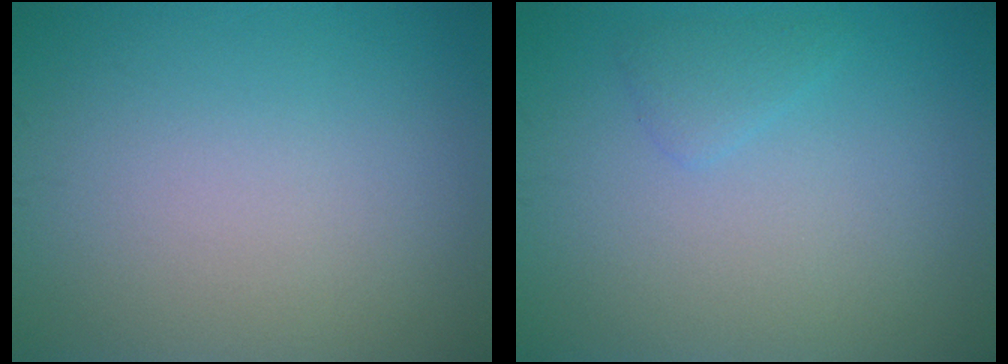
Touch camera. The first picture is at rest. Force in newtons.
{"total": 1.1, "press": 1.1, "slide": 0.1}